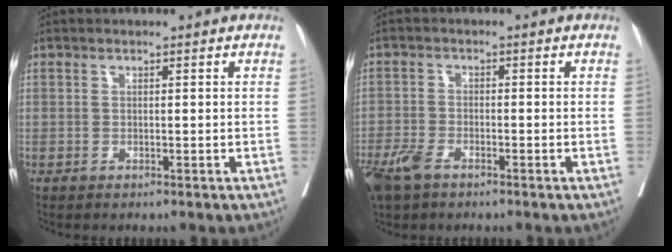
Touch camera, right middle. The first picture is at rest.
{"total": 5.6, "force": [-3.9, 2.2, 3.3], "torque": [-0.073, -0.008, -0.074]}